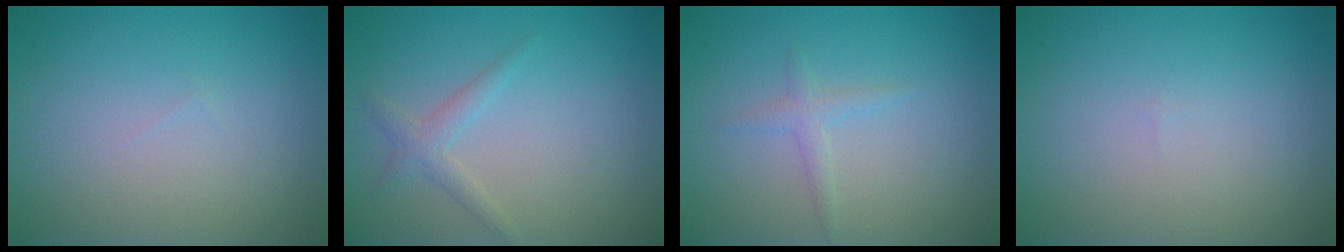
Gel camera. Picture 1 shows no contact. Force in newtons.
{"total": 1.6, "press": 1.6, "slide": 0.1}
{"total": 1.2, "press": 1.2, "slide": 0.1}
{"total": 0.0}